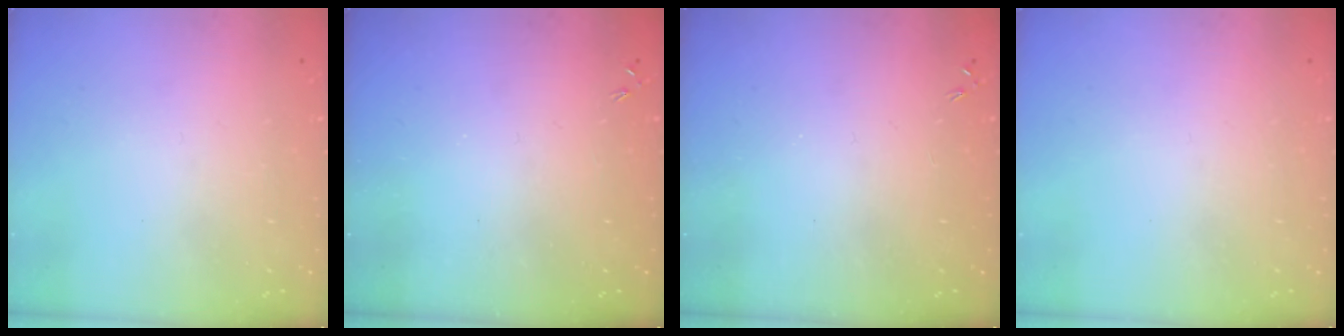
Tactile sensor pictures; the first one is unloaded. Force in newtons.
{"total": 0.0}
{"total": 0.0}
{"total": 0.0}